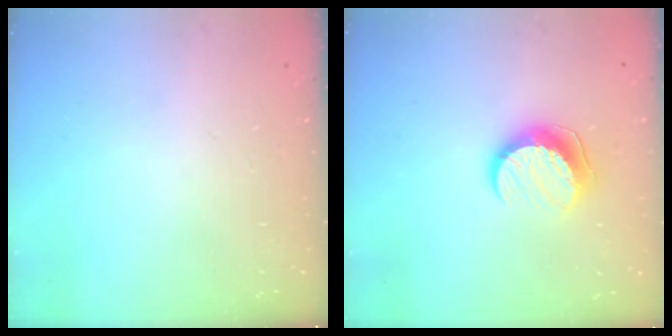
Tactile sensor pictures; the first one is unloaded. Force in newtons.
{"total": 9.9, "press": 9.9, "slide": 0.5}